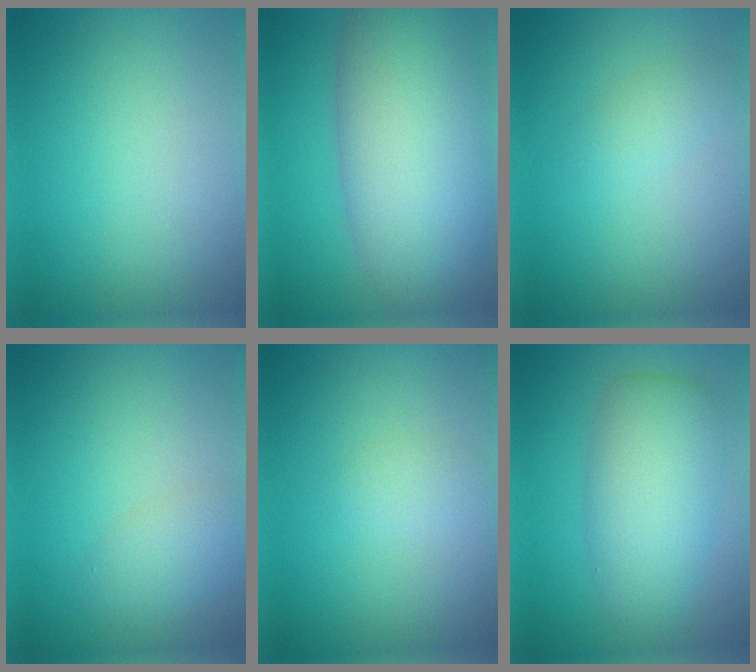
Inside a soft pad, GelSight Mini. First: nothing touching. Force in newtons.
{"total": 12.1, "press": 12.1, "slide": 0.7}
{"total": 1.3, "press": 1.3, "slide": 0.0}
{"total": 2.1, "press": 2.1, "slide": 0.1}
{"total": 1.1, "press": 1.1, "slide": 0.0}
{"total": 6.0, "press": 6.0, "slide": 0.1}